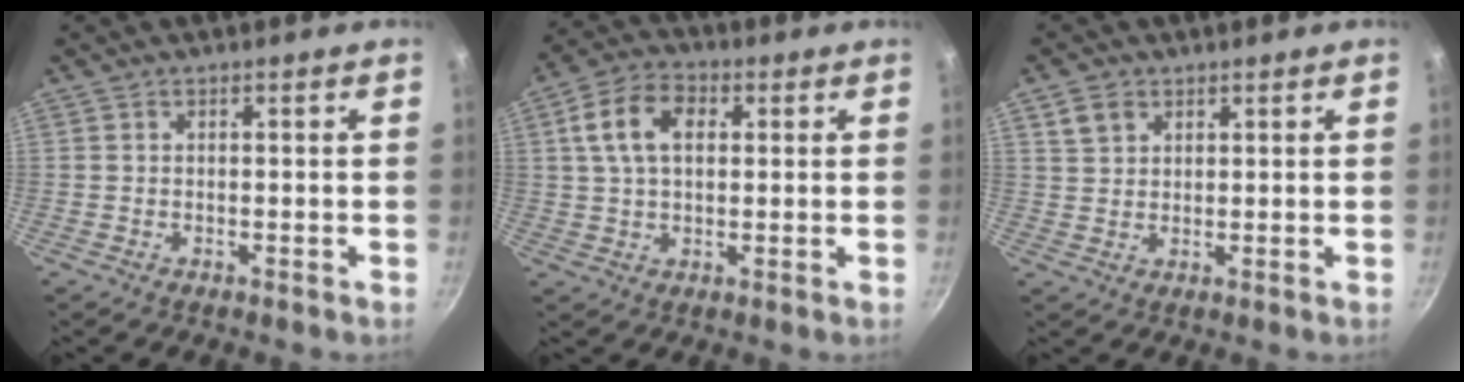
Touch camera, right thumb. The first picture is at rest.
{"total": 10.2, "force": [2.5, 6.7, 7.3], "torque": [-0.120, 0.014, 0.034]}
{"total": 3.9, "force": [2.1, 2.9, 1.6], "torque": [-0.017, 0.001, 0.042]}